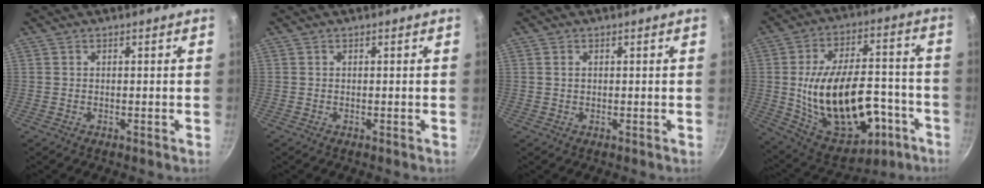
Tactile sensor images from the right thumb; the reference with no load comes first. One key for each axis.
{"total": 0.0}
{"total": 1.2, "fx": 0.3, "fy": 0.8, "fz": 0.8, "tx": -0.013, "ty": 0.003, "tz": 0.006}
{"total": 26.6, "fx": -7.0, "fy": 15.2, "fz": 20.7, "tx": -0.311, "ty": 0.052, "tz": -0.074}